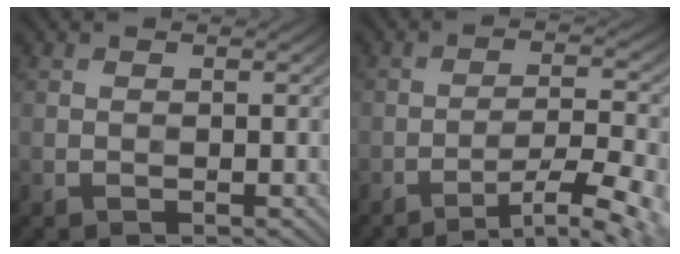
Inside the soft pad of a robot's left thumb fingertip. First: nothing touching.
{"total": 9.4, "force": [-6.2, 1.7, 6.9], "torque": [-0.118, 0.009, -0.092]}